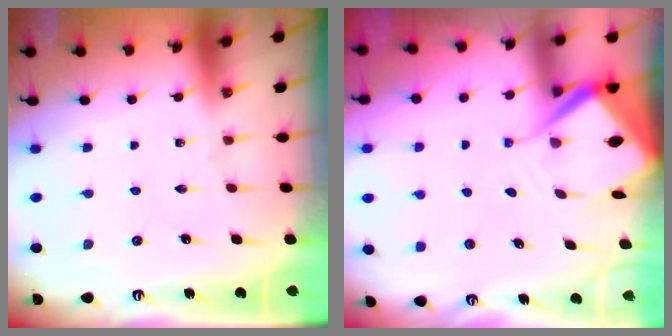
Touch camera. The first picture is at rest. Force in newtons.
{"total": 7.4, "press": 7.4, "slide": 0.7}